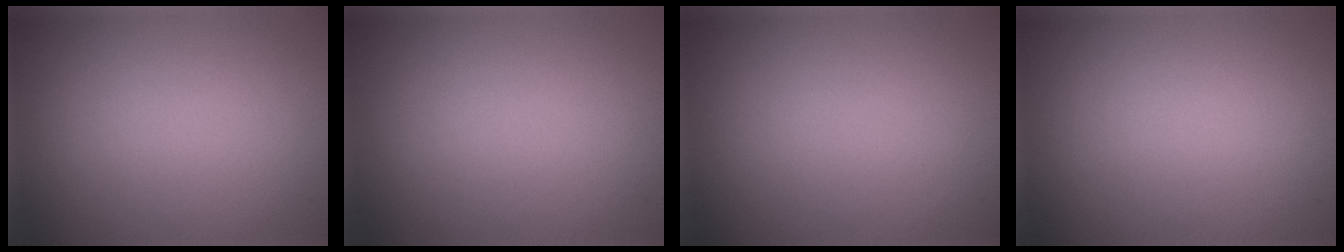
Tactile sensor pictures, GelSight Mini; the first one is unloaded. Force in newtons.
{"total": 0.0}
{"total": 0.0}
{"total": 0.0}